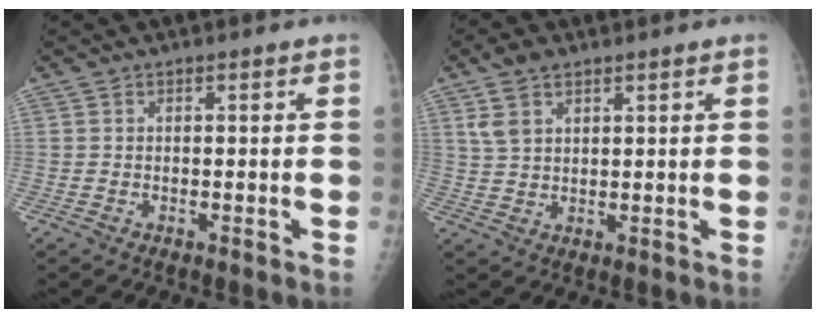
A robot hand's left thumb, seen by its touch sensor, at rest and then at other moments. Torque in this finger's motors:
{"motor_torque": [0.82, 0.40, 0.75, -0.23, 0.24]}